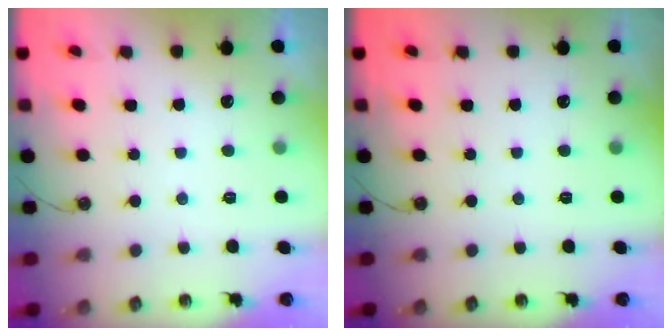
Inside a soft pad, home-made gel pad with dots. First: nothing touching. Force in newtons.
{"total": 0.0}